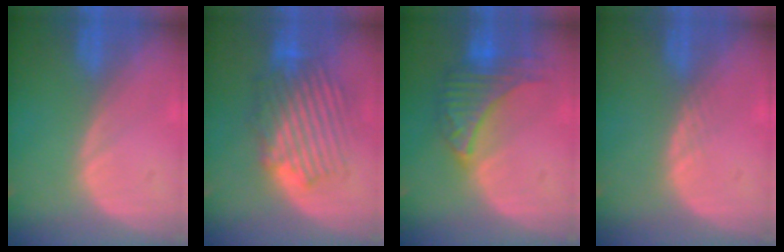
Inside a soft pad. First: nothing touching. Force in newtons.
{"total": 8.9, "press": 8.6, "slide": 2.4}
{"total": 7.2, "press": 7.2, "slide": 0.1}
{"total": 1.0, "press": 0.8, "slide": 0.5}